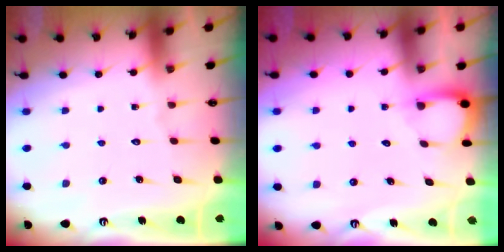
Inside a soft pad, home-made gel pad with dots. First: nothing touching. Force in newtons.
{"total": 3.6, "press": 3.6, "slide": 0.3}